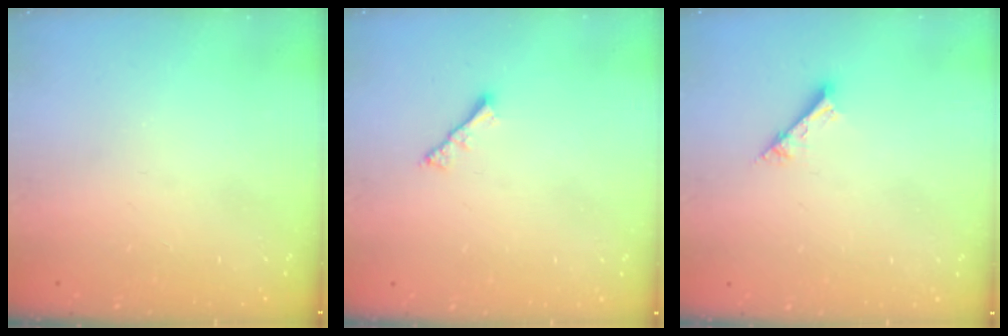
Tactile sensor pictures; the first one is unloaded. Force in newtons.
{"total": 2.5, "press": 2.4, "slide": 0.5}
{"total": 2.6, "press": 2.6, "slide": 0.2}